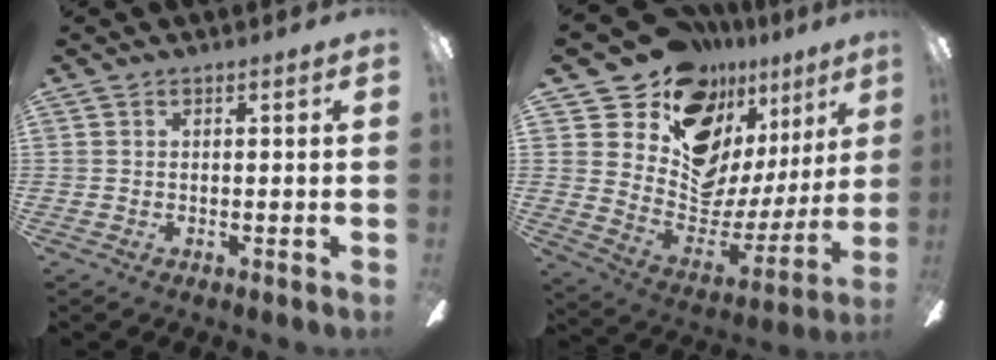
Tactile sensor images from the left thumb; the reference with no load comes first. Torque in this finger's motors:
{"motor_torque": [1.24, 0.91, 0.17, -0.30, 0.01]}